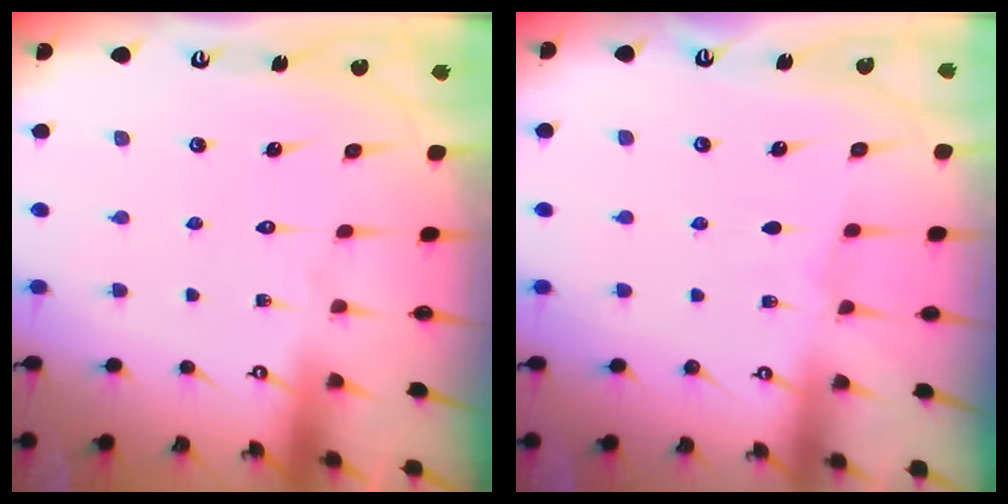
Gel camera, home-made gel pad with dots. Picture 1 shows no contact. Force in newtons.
{"total": 2.0, "press": 2.0, "slide": 0.3}